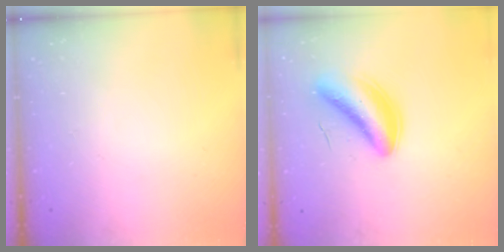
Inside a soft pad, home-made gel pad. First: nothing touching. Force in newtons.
{"total": 6.2, "press": 6.0, "slide": 1.5}